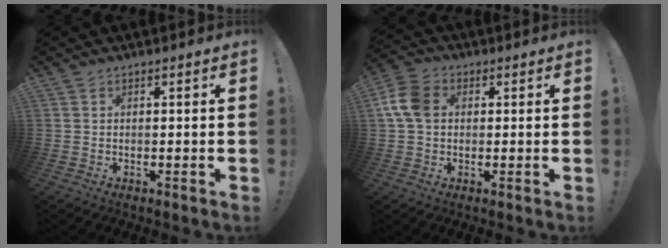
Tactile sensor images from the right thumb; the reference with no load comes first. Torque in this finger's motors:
{"motor_torque": [0.33, 0.46, 0.02, 0.02, 0.10]}